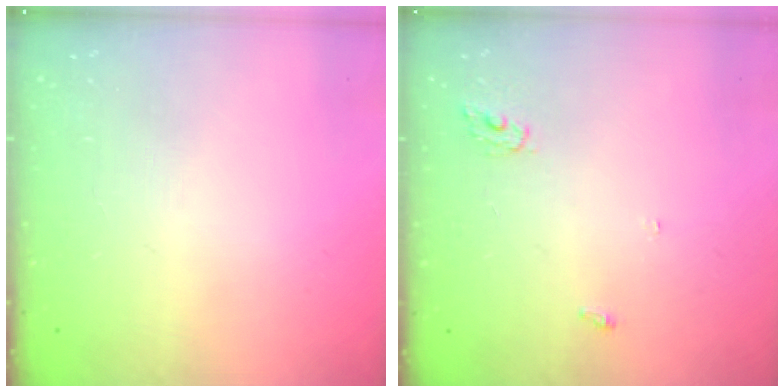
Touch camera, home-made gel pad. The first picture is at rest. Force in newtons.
{"total": 3.4, "press": 3.3, "slide": 0.3}